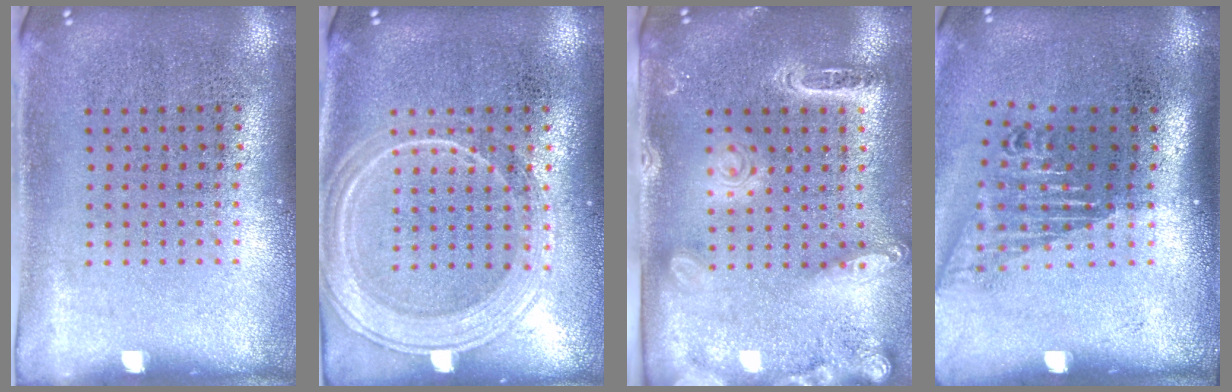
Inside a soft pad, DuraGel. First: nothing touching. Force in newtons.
{"total": 3.0, "press": 2.9, "slide": 0.5}
{"total": 2.3, "press": 2.0, "slide": 1.2}
{"total": 1.7, "press": 1.3, "slide": 1.2}